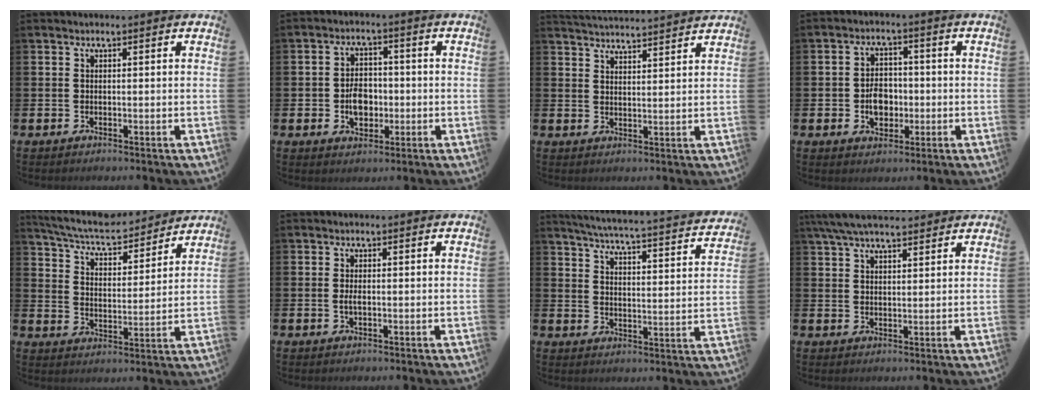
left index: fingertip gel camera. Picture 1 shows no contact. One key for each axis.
{"total": 4.8, "fx": -0.9, "fy": 3.5, "fz": 3.2, "tx": -0.047, "ty": 0.004, "tz": -0.021}
{"total": 4.1, "fx": 4.1, "fy": -0.3, "fz": 0.0, "tx": -0.008, "ty": -0.030, "tz": 0.074}
{"total": 4.7, "fx": -0.9, "fy": 3.5, "fz": 2.9, "tx": -0.044, "ty": 0.003, "tz": -0.022}
{"total": 6.9, "fx": 6.4, "fy": 1.3, "fz": 2.2, "tx": -0.078, "ty": -0.042, "tz": 0.110}
{"total": 1.3, "fx": -0.1, "fy": 0.5, "fz": 1.2, "tx": -0.023, "ty": 0.002, "tz": -0.004}
{"total": 4.8, "fx": 4.5, "fy": -0.1, "fz": 1.6, "tx": -0.055, "ty": -0.041, "tz": 0.071}
{"total": 5.7, "fx": 5.1, "fy": 1.4, "fz": 2.1, "tx": -0.055, "ty": -0.011, "tz": 0.095}